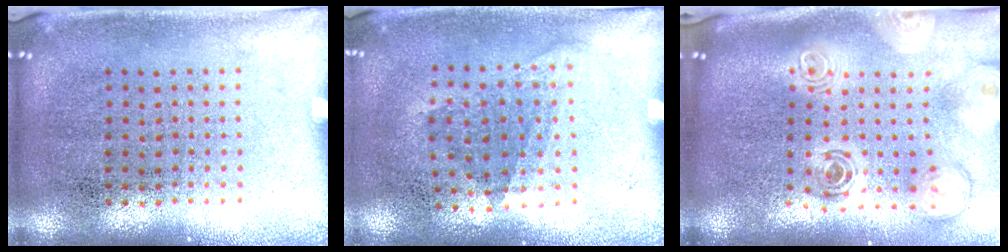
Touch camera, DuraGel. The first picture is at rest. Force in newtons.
{"total": 1.1, "press": 0.8, "slide": 0.7}
{"total": 3.0, "press": 2.1, "slide": 2.1}